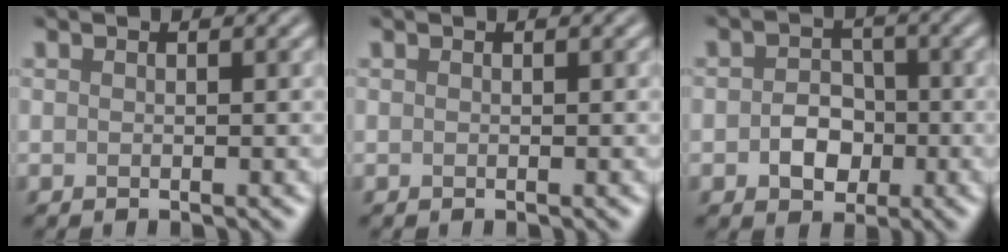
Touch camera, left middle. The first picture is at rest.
{"total": 0.0}
{"total": 3.3, "force": [-0.9, 2.6, 1.8], "torque": [-0.025, -0.001, -0.019]}